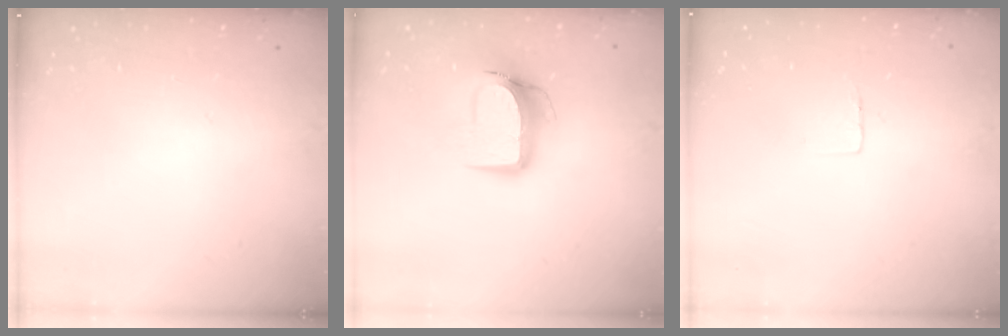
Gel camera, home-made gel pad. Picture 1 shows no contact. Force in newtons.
{"total": 11.0, "press": 10.9, "slide": 1.1}
{"total": 3.0, "press": 3.0, "slide": 0.1}